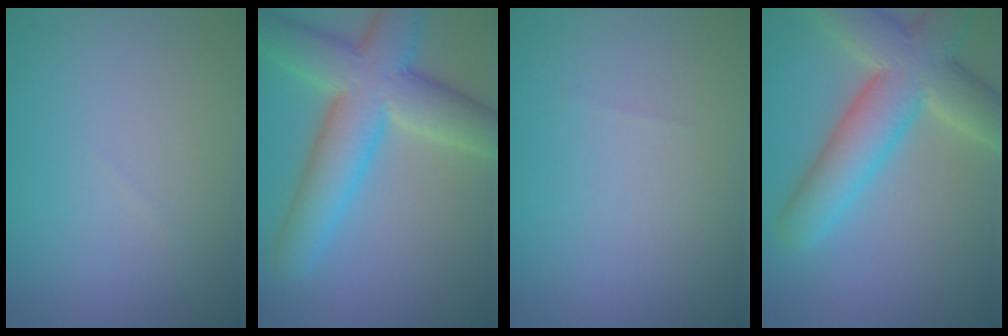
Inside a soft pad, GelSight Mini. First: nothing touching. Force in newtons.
{"total": 8.9, "press": 8.9, "slide": 0.3}
{"total": 0.0}
{"total": 8.2, "press": 8.2, "slide": 0.6}